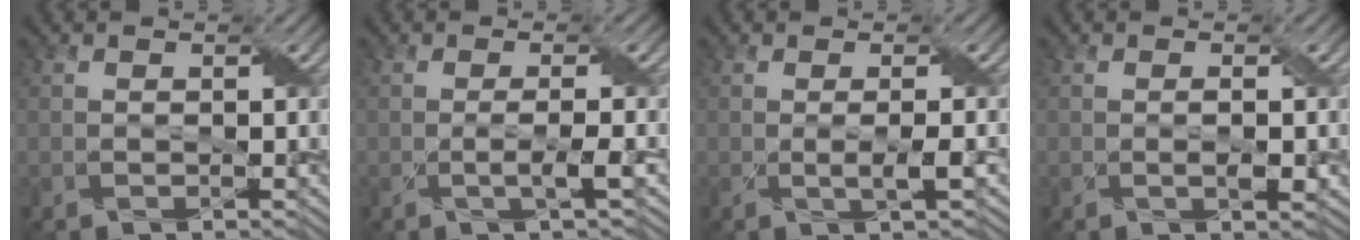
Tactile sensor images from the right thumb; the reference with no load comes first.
{"total": 2.3, "force": [-0.4, 0.2, 2.3], "torque": [-0.044, 0.003, -0.012]}
{"total": 2.1, "force": [-0.1, 0.2, 2.1], "torque": [-0.041, 0.004, -0.003]}
{"total": 1.6, "force": [-0.2, 0.5, 1.6], "torque": [-0.028, -0.001, 0.000]}